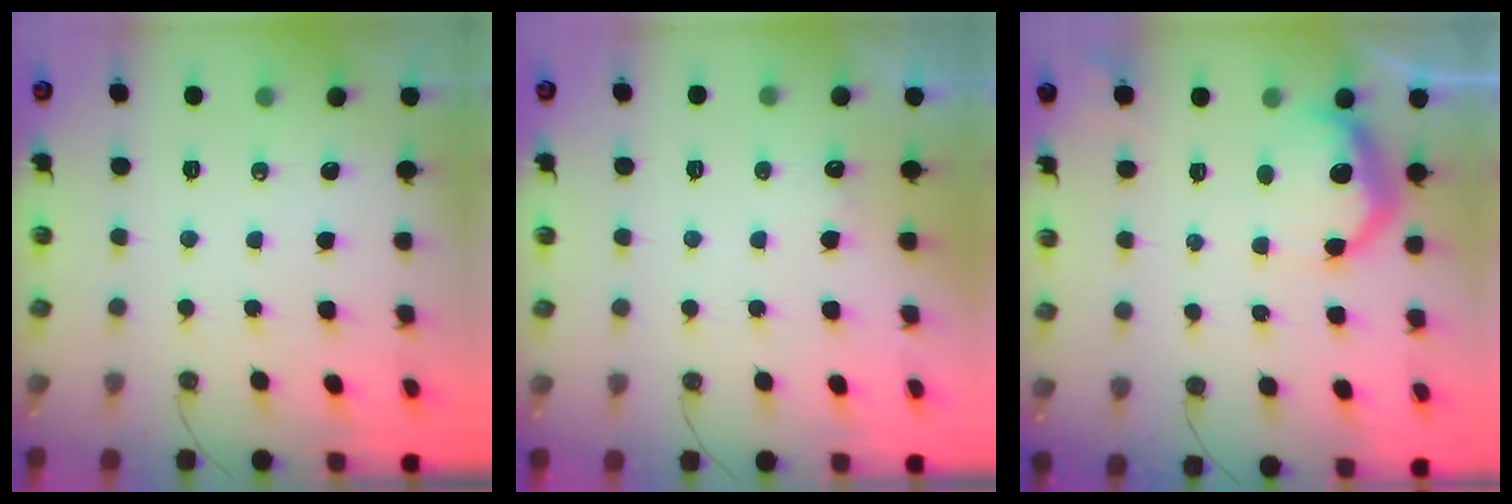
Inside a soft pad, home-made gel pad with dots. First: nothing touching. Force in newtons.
{"total": 3.4, "press": 3.3, "slide": 0.8}
{"total": 9.9, "press": 9.9, "slide": 0.7}